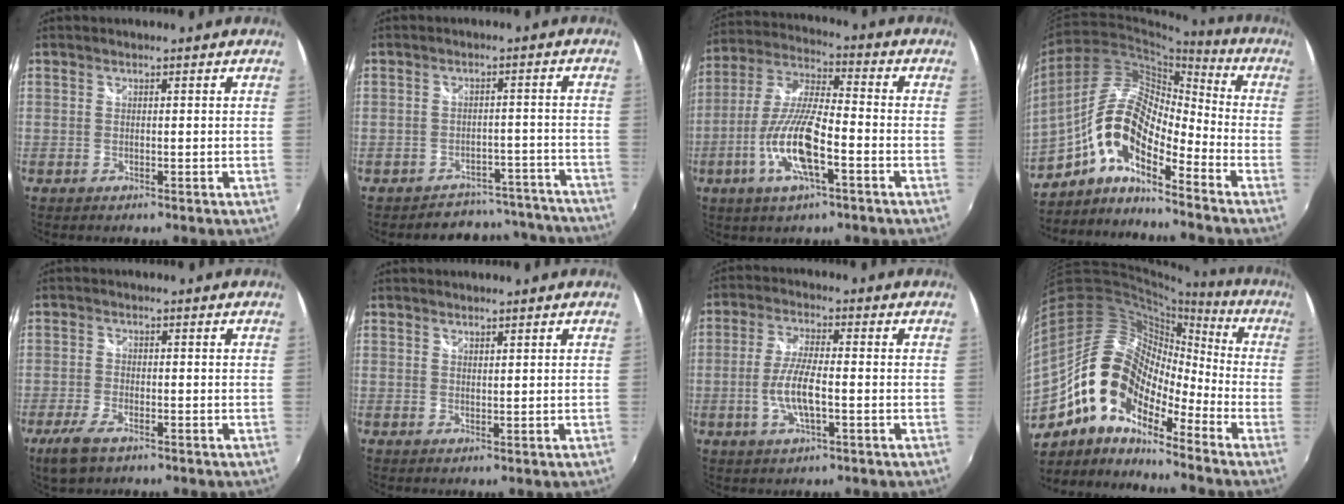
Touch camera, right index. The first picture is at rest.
{"total": 12.8, "force": [-11.6, 5.4, 0.4], "torque": [-0.006, 0.055, -0.132]}
{"total": 13.2, "force": [-5.1, 3.1, 11.8], "torque": [-0.249, -0.007, -0.100]}
{"total": 12.9, "force": [-6.5, 4.6, 10.2], "torque": [-0.193, 0.015, -0.136]}
{"total": 5.6, "force": [-3.6, 2.2, 3.6], "torque": [-0.095, -0.011, -0.067]}
{"total": 1.0, "force": [0.9, 0.2, 0.2], "torque": [-0.004, -0.001, 0.016]}
{"total": 7.3, "force": [-1.9, 1.8, 6.8], "torque": [-0.141, -0.001, -0.038]}
{"total": 16.7, "force": [-9.3, 9.2, 10.4], "torque": [-0.188, 0.004, -0.188]}